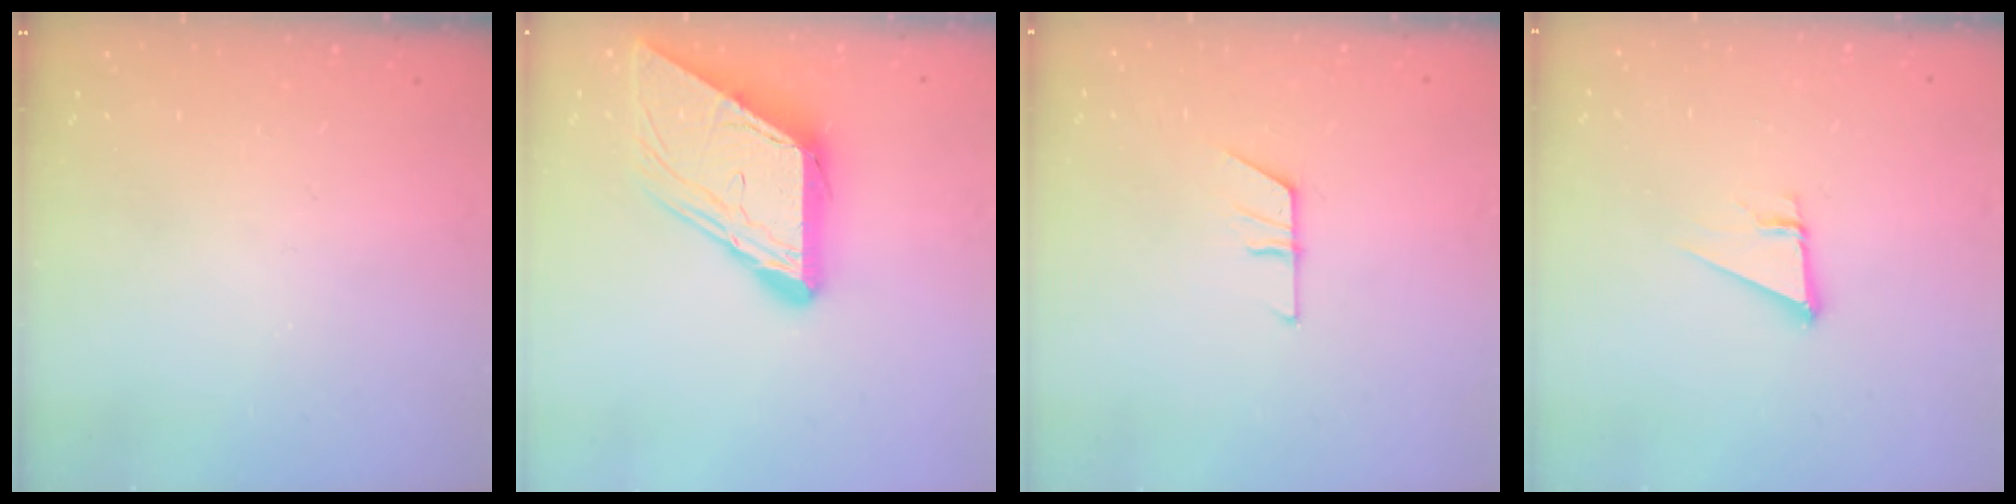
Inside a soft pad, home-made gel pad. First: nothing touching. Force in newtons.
{"total": 12.0, "press": 12.0, "slide": 1.2}
{"total": 5.1, "press": 5.1, "slide": 0.4}
{"total": 3.6, "press": 3.6, "slide": 0.3}